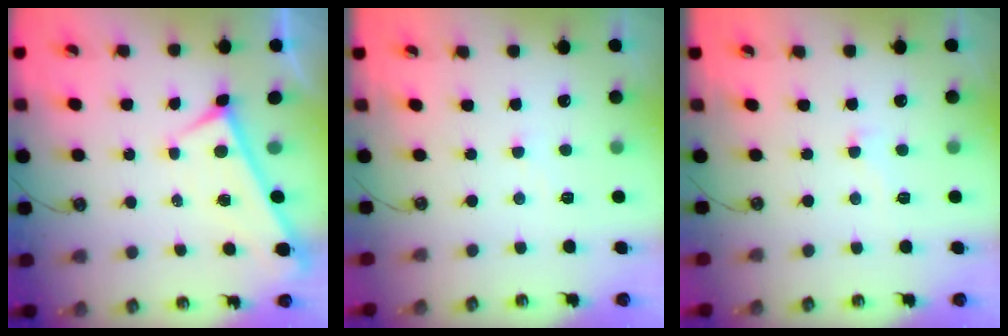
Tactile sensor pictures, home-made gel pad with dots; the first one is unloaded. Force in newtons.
{"total": 4.2, "press": 4.2, "slide": 0.3}
{"total": 2.3, "press": 2.1, "slide": 0.9}